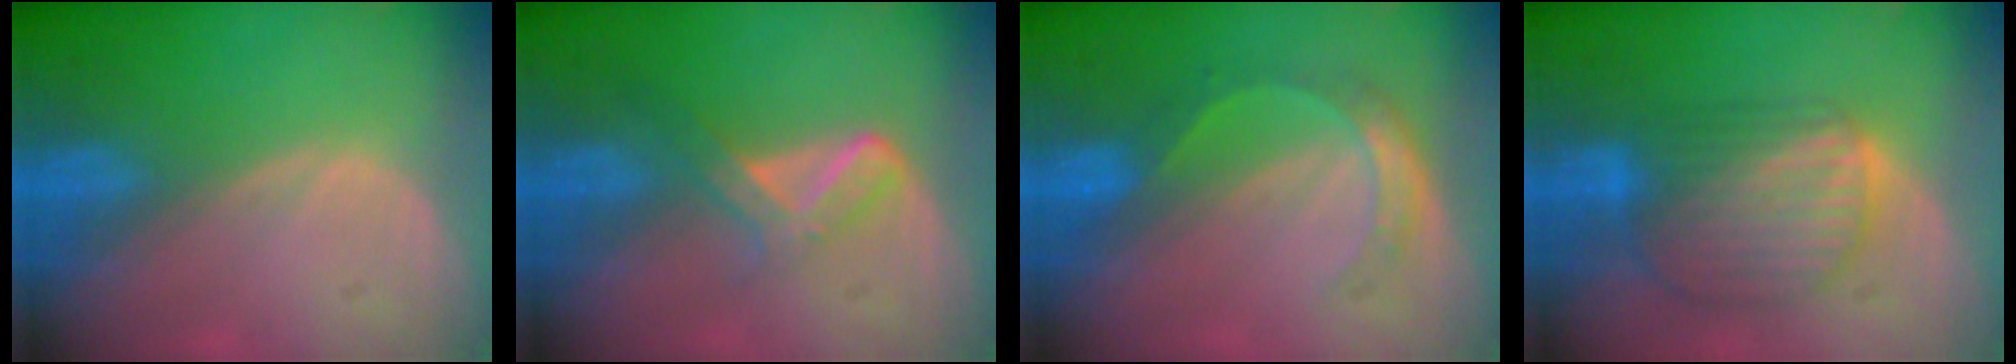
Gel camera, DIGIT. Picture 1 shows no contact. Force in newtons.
{"total": 5.5, "press": 4.7, "slide": 2.8}
{"total": 5.5, "press": 4.8, "slide": 2.6}
{"total": 9.4, "press": 8.0, "slide": 5.0}